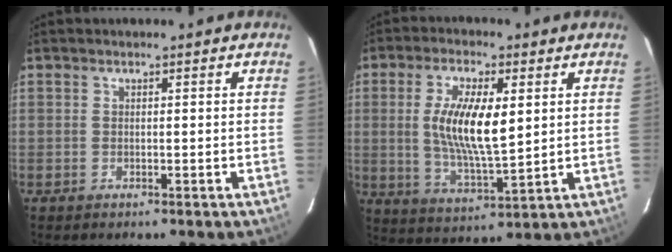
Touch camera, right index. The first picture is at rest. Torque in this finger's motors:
{"motor_torque": [1.10, 0.69, 0.80, 0.19]}